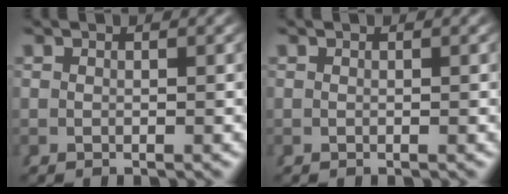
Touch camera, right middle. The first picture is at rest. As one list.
[{"total": 0.0}]